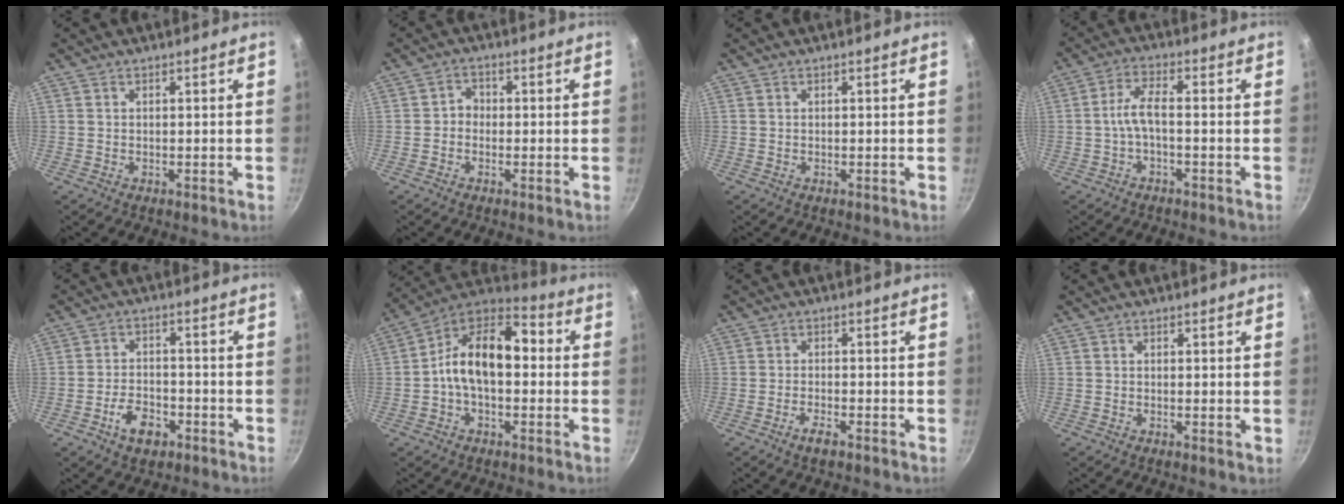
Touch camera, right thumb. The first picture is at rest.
{"total": 2.4, "force": [-0.7, 2.1, 1.0], "torque": [-0.003, 0.015, -0.018]}
{"total": 0.0}
{"total": 4.8, "force": [-1.4, 1.5, 4.3], "torque": [-0.096, 0.025, -0.035]}
{"total": 6.9, "force": [-3.5, 4.1, 4.2], "torque": [-0.059, 0.025, -0.062]}
{"total": 15.3, "force": [-0.1, 9.4, 12.1], "torque": [-0.174, 0.047, -0.025]}
{"total": 2.7, "force": [-1.8, 0.7, 1.8], "torque": [-0.039, 0.013, -0.038]}
{"total": 0.7, "force": [0.0, 0.2, 0.7], "torque": [-0.010, -0.001, -0.003]}